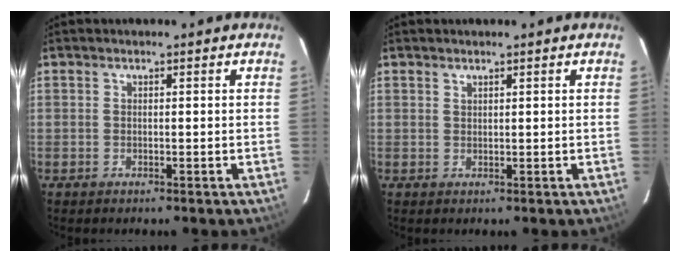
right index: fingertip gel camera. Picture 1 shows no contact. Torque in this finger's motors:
{"motor_torque": [-0.06, 0.11, -0.02, 0.00]}